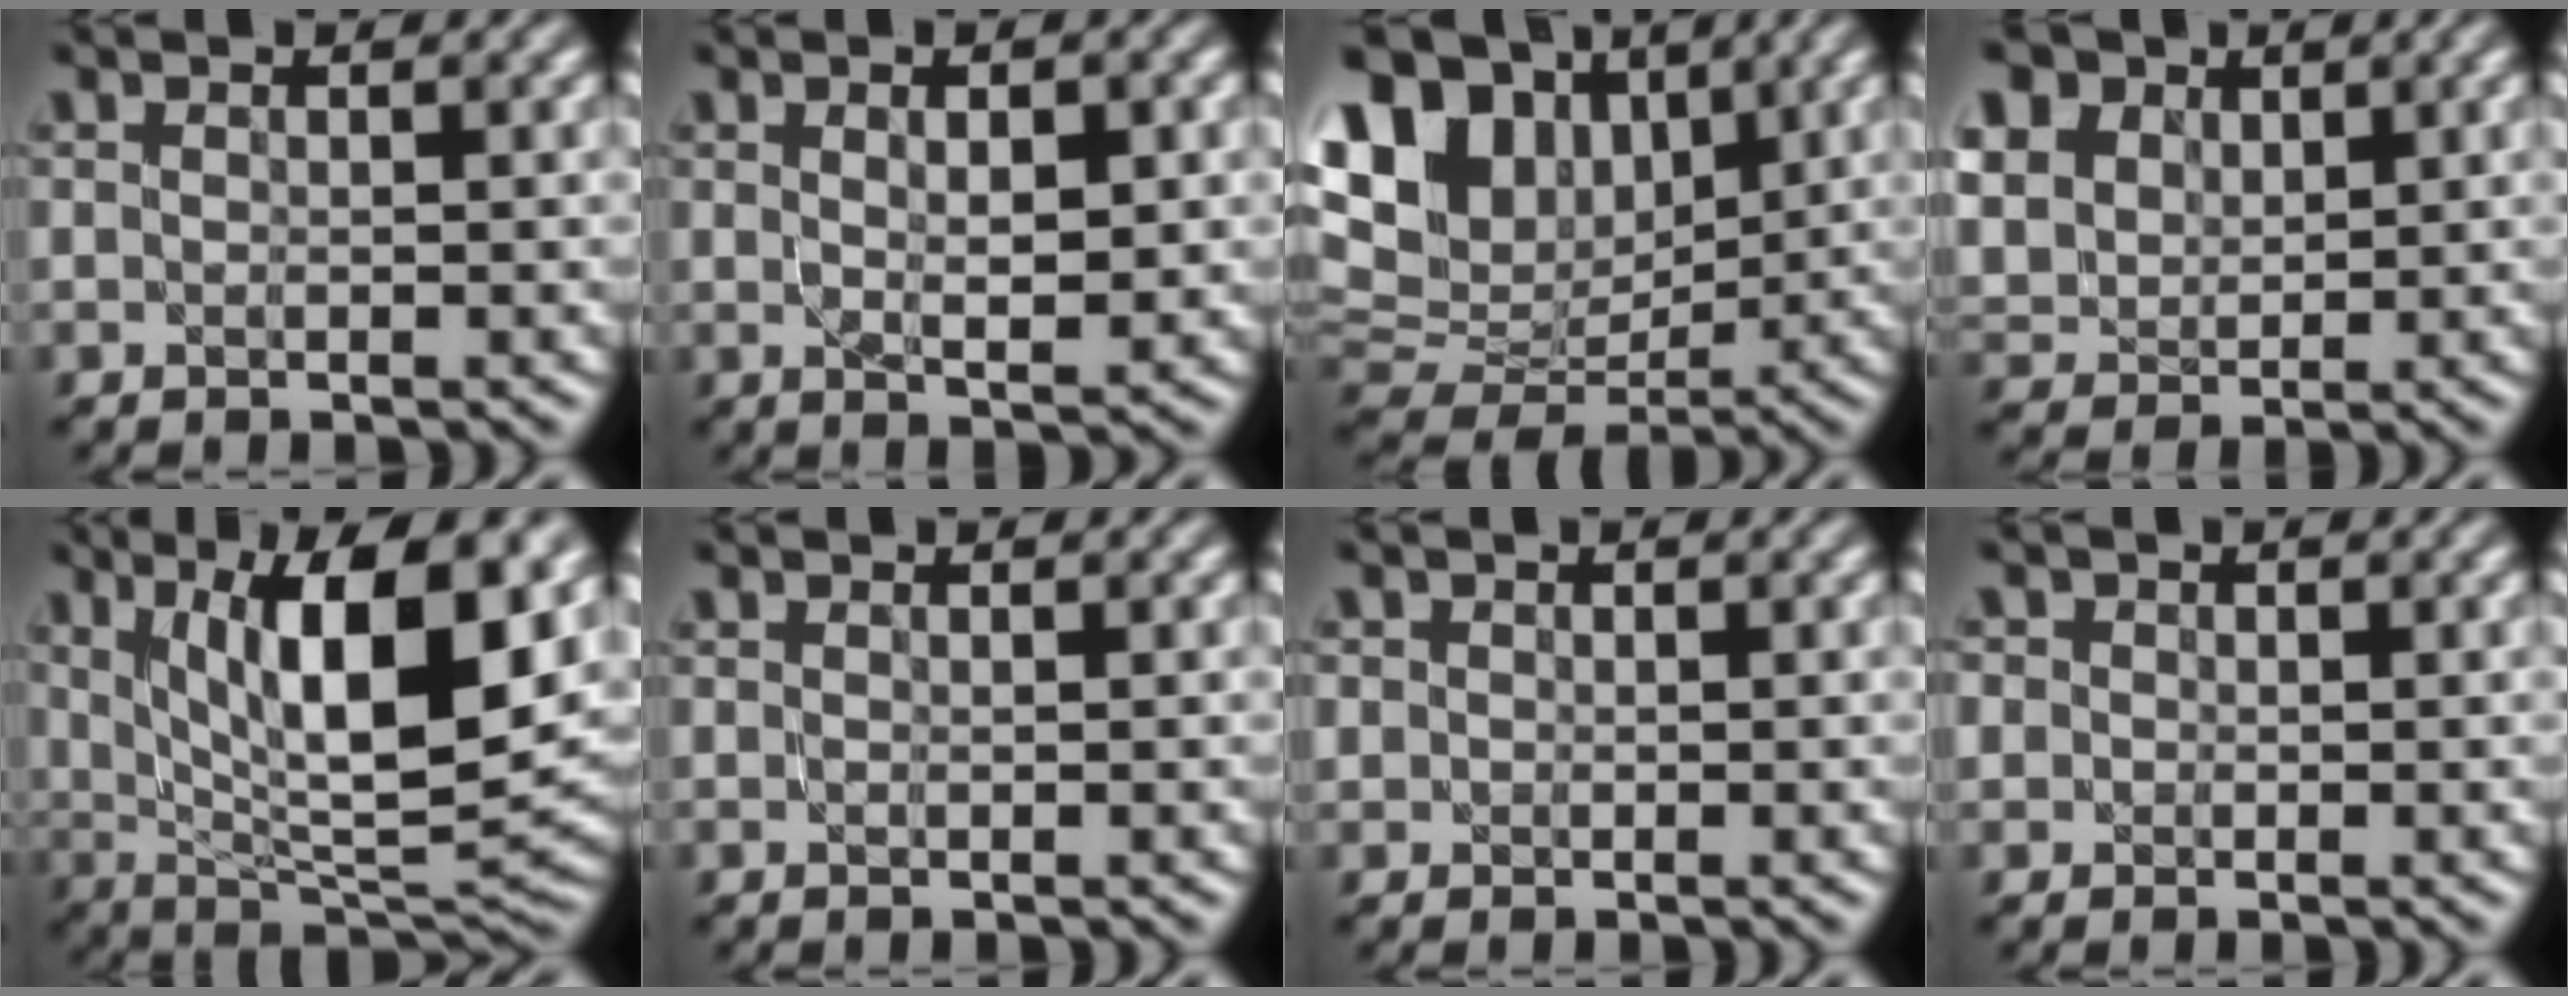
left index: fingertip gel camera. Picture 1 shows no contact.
{"total": 3.5, "force": [0.8, 1.3, 3.1], "torque": [-0.054, -0.005, 0.017]}
{"total": 14.7, "force": [5.8, 9.9, 9.3], "torque": [-0.199, 0.038, 0.103]}
{"total": 13.2, "force": [6.7, 9.7, 6.0], "torque": [-0.179, 0.030, 0.121]}
{"total": 12.6, "force": [4.5, 4.3, 11.0], "torque": [-0.170, -0.007, 0.085]}
{"total": 0.0}
{"total": 0.9, "force": [0.2, 0.9, 0.1], "torque": [0.005, -0.003, 0.001]}
{"total": 2.1, "force": [0.8, 1.8, 0.7], "torque": [-0.008, 0.011, 0.004]}